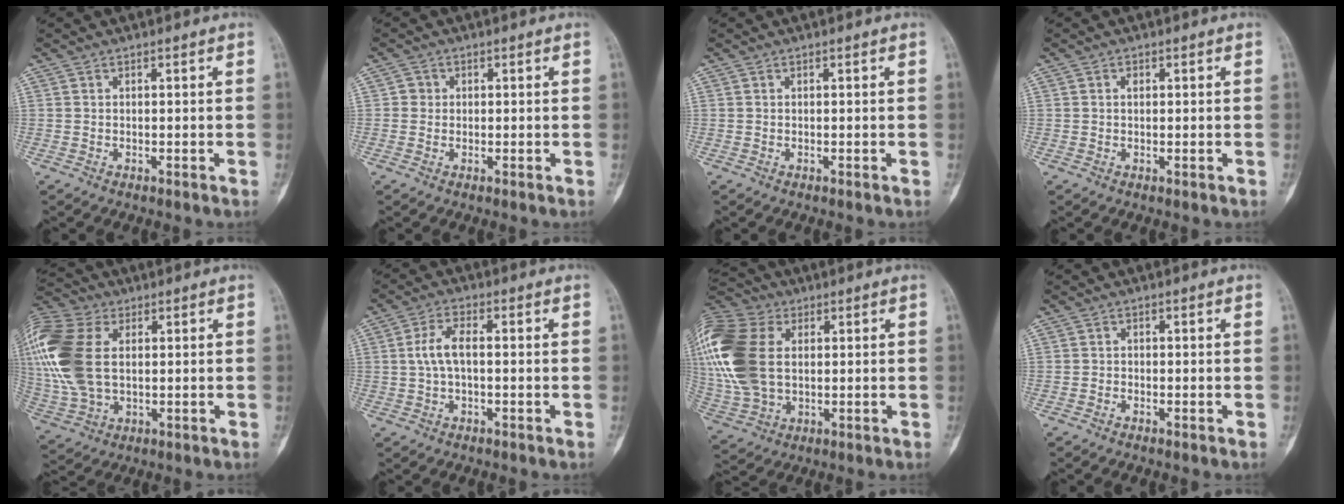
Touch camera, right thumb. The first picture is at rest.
{"total": 1.6, "force": [0.1, 1.6, 0.3], "torque": [0.004, 0.004, -0.001]}
{"total": 0.0}
{"total": 0.8, "force": [0.2, 0.6, 0.5], "torque": [-0.004, 0.002, 0.001]}
{"total": 20.0, "force": [3.4, 12.5, 15.2], "torque": [-0.373, 0.004, 0.064]}
{"total": 5.3, "force": [0.2, 2.5, 4.7], "torque": [-0.106, 0.017, 0.002]}
{"total": 22.4, "force": [4.1, 14.9, 16.2], "torque": [-0.389, 0.012, 0.079]}
{"total": 0.6, "force": [-0.5, 0.3, 0.0], "torque": [0.003, 0.001, -0.016]}